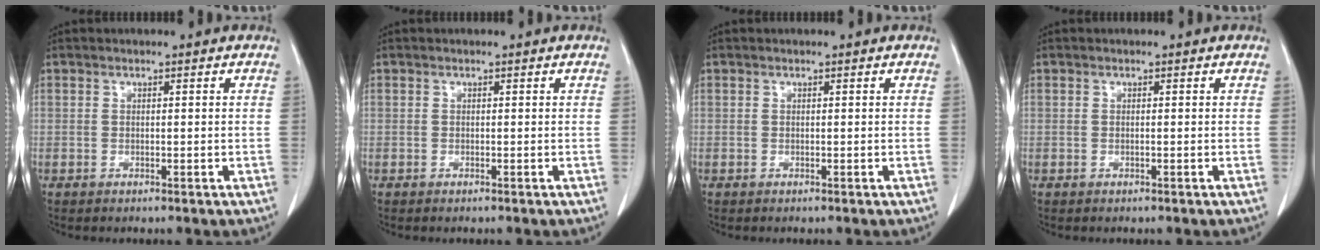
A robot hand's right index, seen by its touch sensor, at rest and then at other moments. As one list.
[{"total": 0.0}, {"total": 0.0}, {"total": 0.0}]